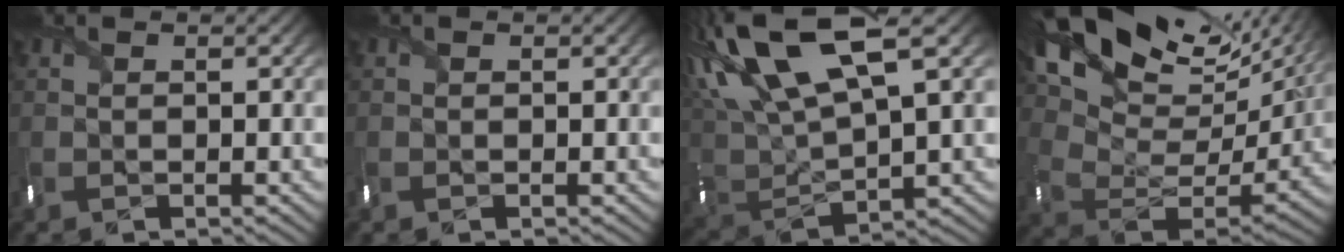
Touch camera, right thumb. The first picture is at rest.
{"total": 0.0}
{"total": 16.2, "force": [7.5, 5.4, 13.3], "torque": [-0.305, 0.025, 0.138]}
{"total": 19.4, "force": [12.7, 9.4, 11.4], "torque": [-0.215, 0.010, 0.224]}